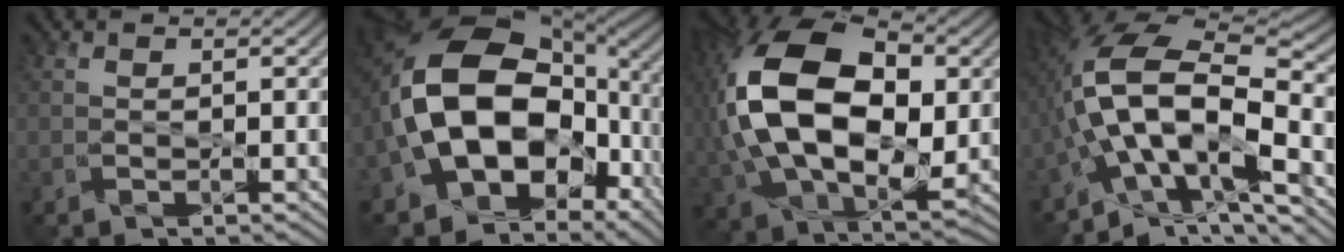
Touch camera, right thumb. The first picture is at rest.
{"total": 18.0, "force": [-1.3, 13.0, 12.4], "torque": [-0.233, -0.004, -0.019]}
{"total": 17.8, "force": [2.3, 11.2, 13.6], "torque": [-0.302, -0.002, 0.049]}
{"total": 13.9, "force": [-4.0, 5.8, 12.0], "torque": [-0.226, 0.015, -0.083]}